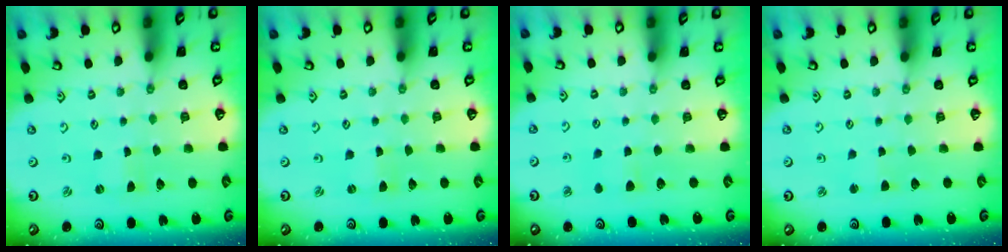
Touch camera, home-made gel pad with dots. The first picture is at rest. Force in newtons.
{"total": 0.5, "press": 0.5, "slide": 0.1}
{"total": 4.6, "press": 4.6, "slide": 0.3}
{"total": 1.4, "press": 1.3, "slide": 0.3}